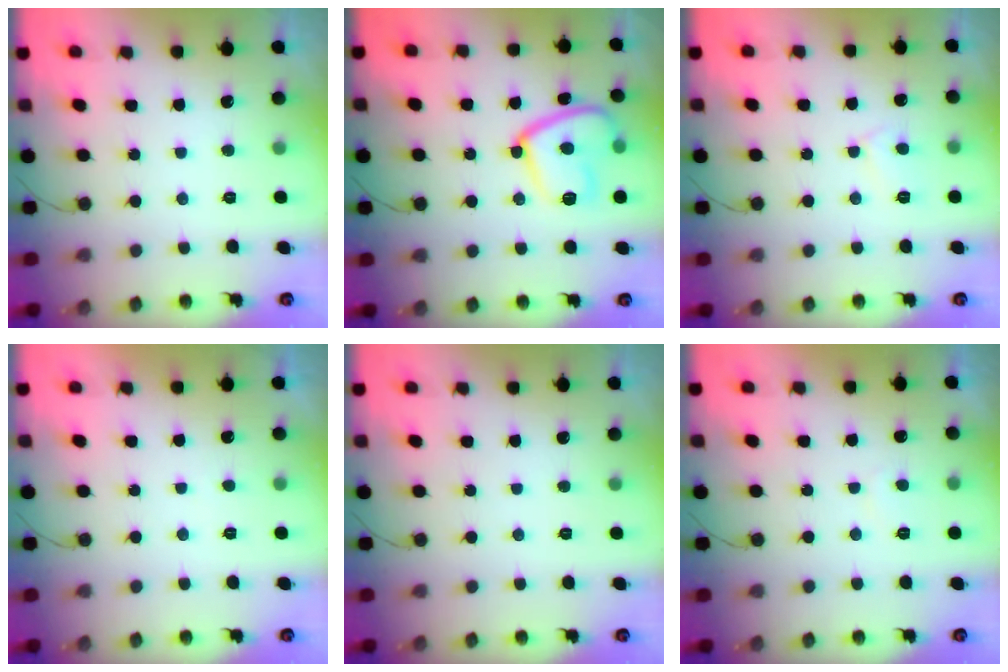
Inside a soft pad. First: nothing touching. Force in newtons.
{"total": 13.7, "press": 13.7, "slide": 0.9}
{"total": 4.3, "press": 4.3, "slide": 0.4}
{"total": 0.9, "press": 0.8, "slide": 0.4}
{"total": 0.0}
{"total": 1.3, "press": 1.2, "slide": 0.5}